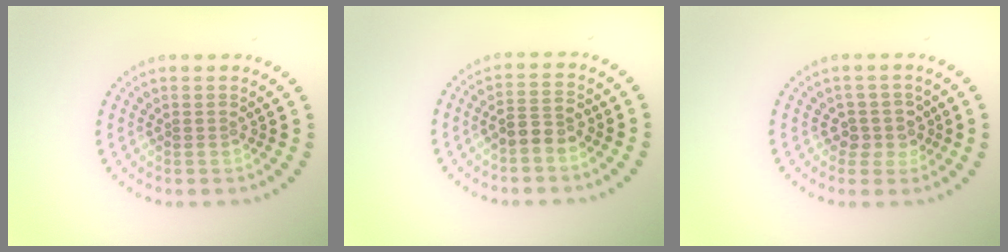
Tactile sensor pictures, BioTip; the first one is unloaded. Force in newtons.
{"total": 2.4, "press": 2.2, "slide": 1.0}
{"total": 2.4, "press": 2.0, "slide": 1.3}